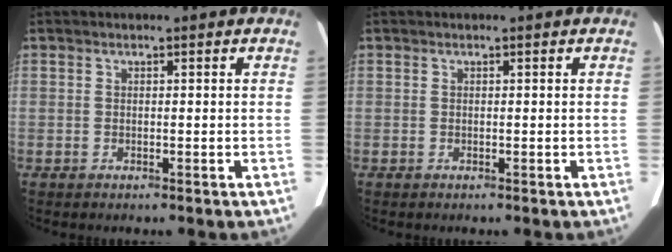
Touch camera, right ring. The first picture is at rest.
{"total": 0.0}